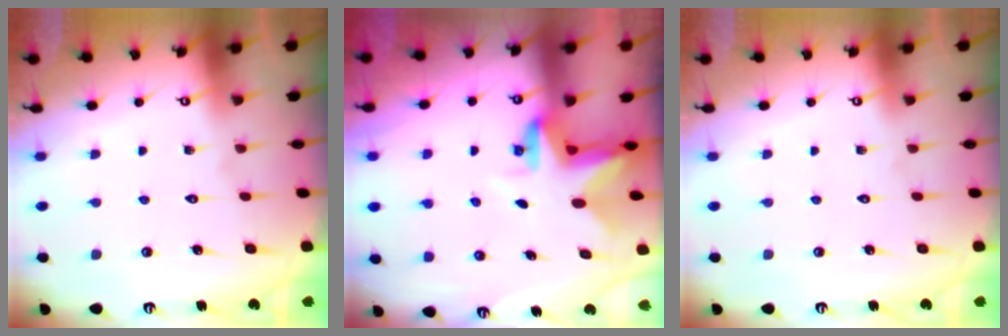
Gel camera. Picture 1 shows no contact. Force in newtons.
{"total": 3.1, "press": 3.1, "slide": 0.5}
{"total": 0.0}